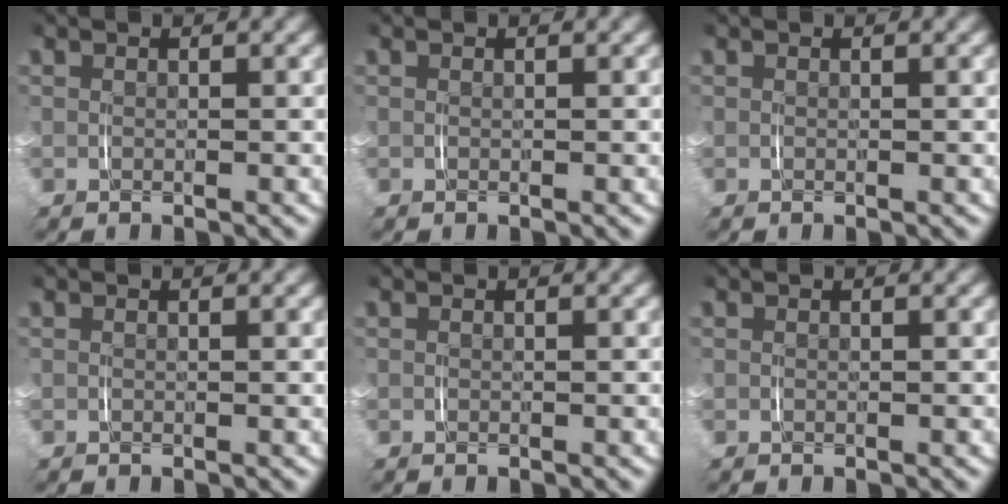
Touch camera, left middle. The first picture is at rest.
{"total": 0.0}
{"total": 0.0}
{"total": 0.0}
{"total": 0.0}
{"total": 0.0}